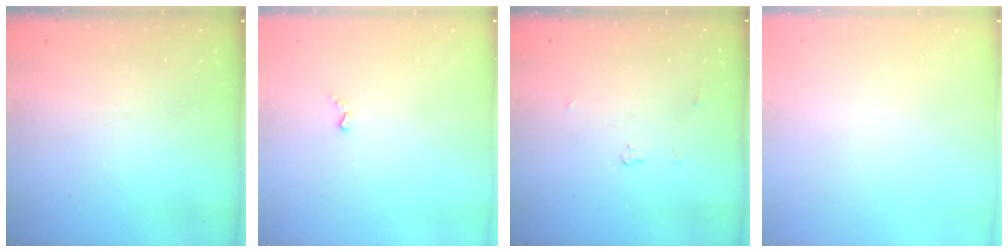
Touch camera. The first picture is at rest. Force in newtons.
{"total": 3.0, "press": 2.9, "slide": 0.5}
{"total": 4.1, "press": 4.1, "slide": 0.3}
{"total": 0.0}